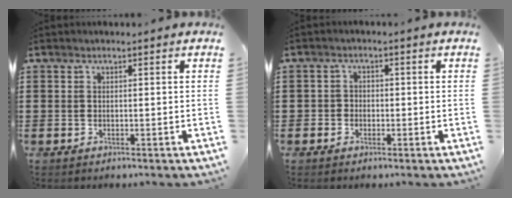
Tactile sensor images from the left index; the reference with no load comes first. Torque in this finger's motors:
{"motor_torque": [-0.02, 0.03, -0.03, -0.01]}